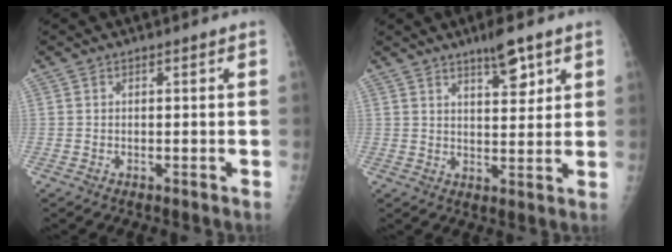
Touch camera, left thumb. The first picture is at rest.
{"total": 6.2, "force": [4.0, 1.7, 4.3], "torque": [-0.056, -0.026, 0.061]}